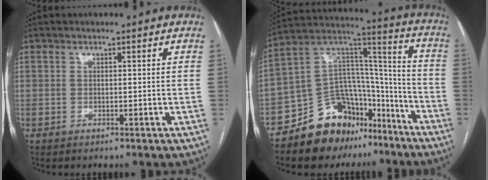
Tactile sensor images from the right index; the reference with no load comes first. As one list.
[{"total": 18.2, "force": [-13.4, 10.1, 7.0], "torque": [-0.095, 0.086, -0.219]}]